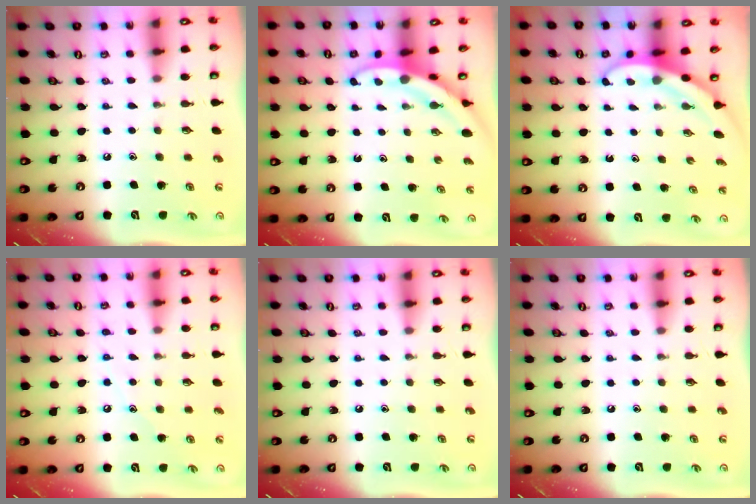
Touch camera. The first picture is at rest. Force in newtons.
{"total": 3.3, "press": 3.3, "slide": 0.2}
{"total": 3.1, "press": 3.1, "slide": 0.1}
{"total": 6.2, "press": 6.2, "slide": 0.7}
{"total": 0.0}
{"total": 0.0}